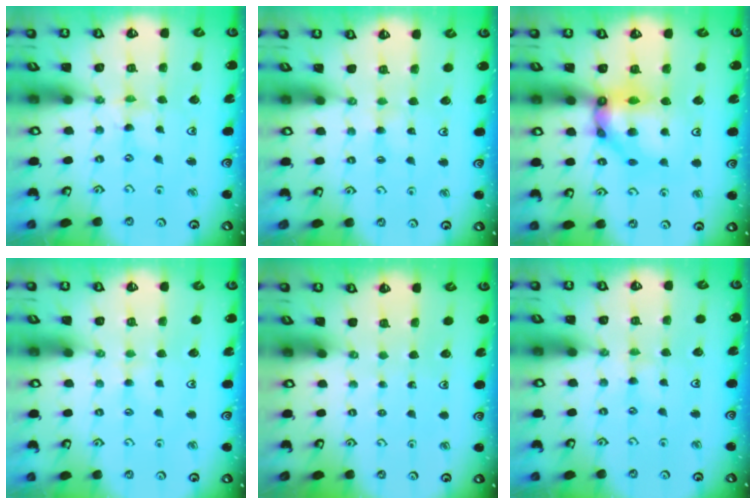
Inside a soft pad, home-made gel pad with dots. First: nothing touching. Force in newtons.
{"total": 1.0, "press": 1.0, "slide": 0.3}
{"total": 11.5, "press": 11.4, "slide": 1.5}
{"total": 1.9, "press": 1.9, "slide": 0.4}
{"total": 0.0}
{"total": 2.2, "press": 2.2, "slide": 0.3}